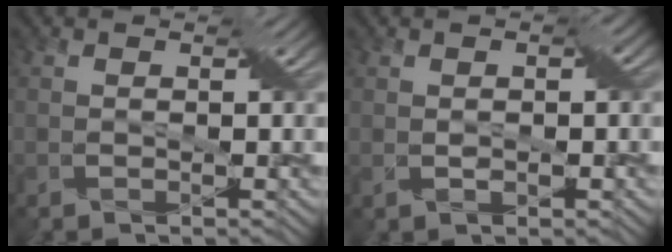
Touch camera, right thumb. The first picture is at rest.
{"total": 2.0, "force": [0.1, 1.1, 1.7], "torque": [-0.030, 0.001, 0.005]}